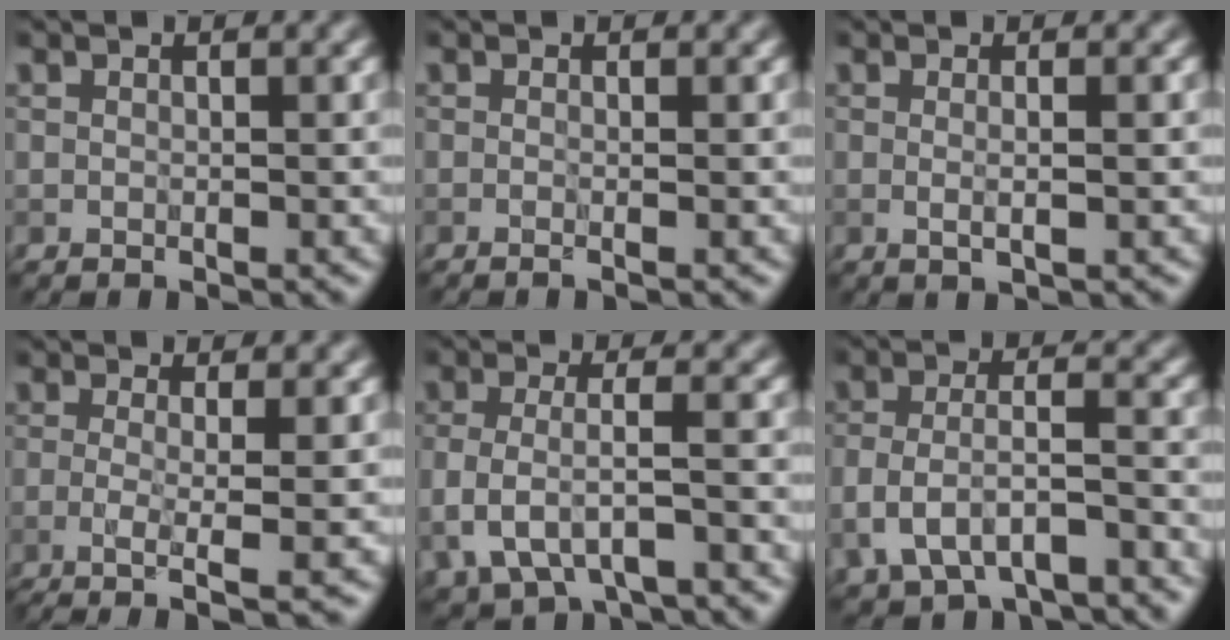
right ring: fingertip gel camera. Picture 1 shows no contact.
{"total": 1.9, "force": [0.0, 1.0, 1.6], "torque": [-0.005, -0.005, -0.021]}
{"total": 1.8, "force": [0.0, 0.4, 1.8], "torque": [-0.027, 0.000, -0.002]}
{"total": 4.5, "force": [-1.1, 1.1, 4.3], "torque": [-0.071, -0.008, -0.029]}
{"total": 4.7, "force": [-1.7, 2.2, 3.9], "torque": [-0.085, -0.013, -0.030]}
{"total": 6.5, "force": [-3.5, 3.1, 4.6], "torque": [-0.090, -0.007, -0.065]}